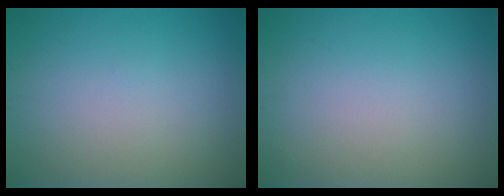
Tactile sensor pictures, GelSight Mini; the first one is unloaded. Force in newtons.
{"total": 0.0}